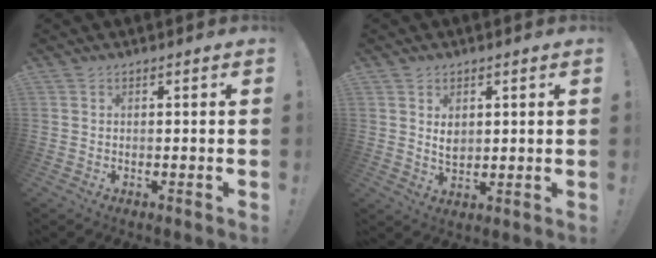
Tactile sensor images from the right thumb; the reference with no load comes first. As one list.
[{"total": 4.1, "force": [1.6, 3.0, 2.4], "torque": [-0.037, -0.004, 0.028]}]